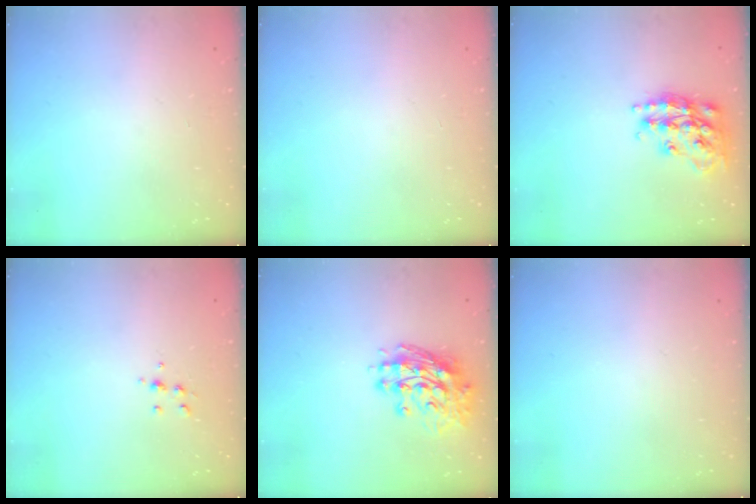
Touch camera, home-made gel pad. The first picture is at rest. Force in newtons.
{"total": 0.0}
{"total": 18.2, "press": 18.1, "slide": 1.1}
{"total": 5.4, "press": 5.4, "slide": 0.5}
{"total": 11.8, "press": 11.7, "slide": 1.3}
{"total": 0.0}